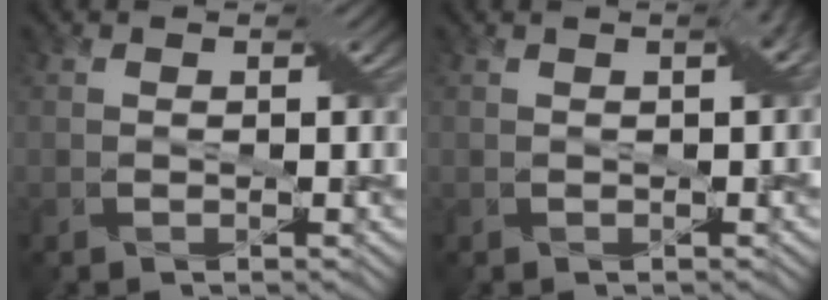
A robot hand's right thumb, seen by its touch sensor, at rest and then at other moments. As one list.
[{"total": 2.3, "force": [0.7, 0.6, 2.1], "torque": [-0.028, 0.011, 0.009]}]